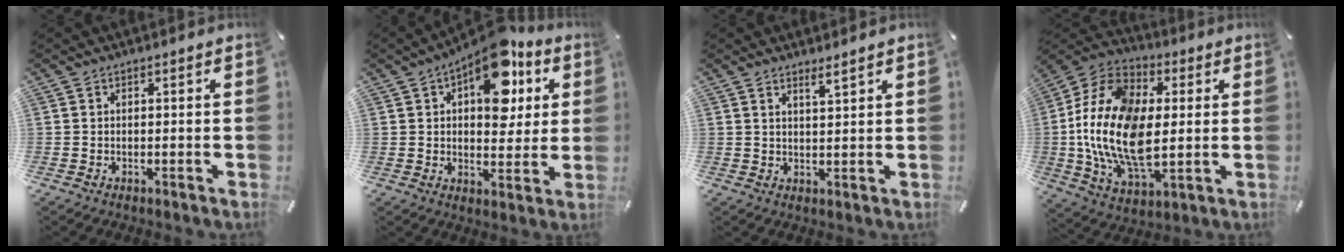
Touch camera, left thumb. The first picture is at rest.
{"total": 15.0, "force": [7.0, 8.3, 10.3], "torque": [-0.138, -0.033, 0.118]}
{"total": 2.7, "force": [2.4, -0.2, 1.2], "torque": [-0.026, -0.011, 0.043]}
{"total": 20.4, "force": [-0.2, 12.9, 15.8], "torque": [-0.370, -0.005, -0.007]}